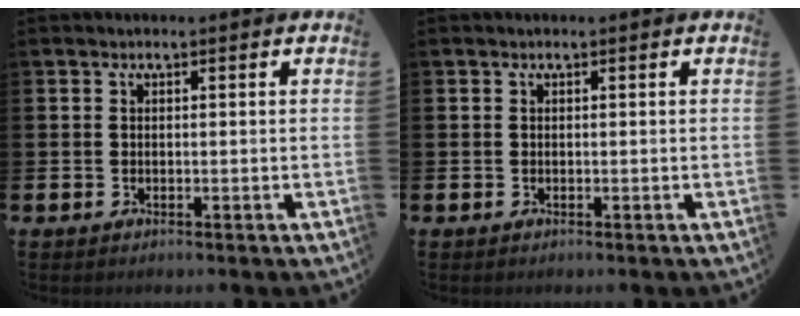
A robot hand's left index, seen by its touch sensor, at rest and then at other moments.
{"total": 0.0}